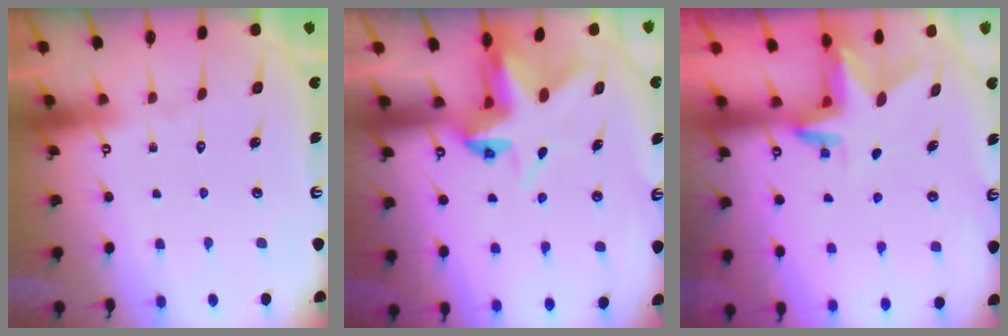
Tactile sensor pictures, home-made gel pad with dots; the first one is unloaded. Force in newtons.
{"total": 5.6, "press": 5.6, "slide": 0.3}
{"total": 2.9, "press": 2.9, "slide": 0.2}